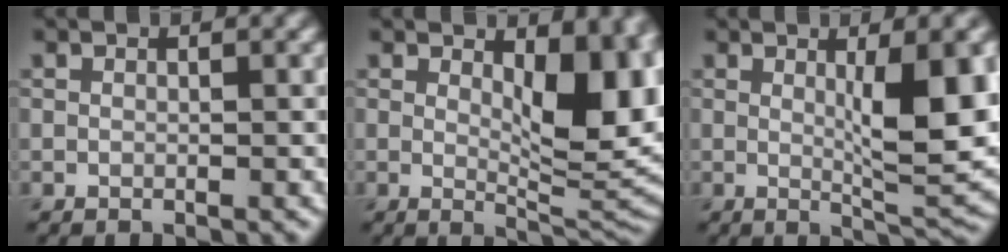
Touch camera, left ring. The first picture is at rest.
{"total": 9.2, "force": [1.8, 4.1, 8.0], "torque": [-0.101, -0.006, 0.034]}
{"total": 8.2, "force": [1.0, 1.8, 8.0], "torque": [-0.107, -0.012, 0.022]}